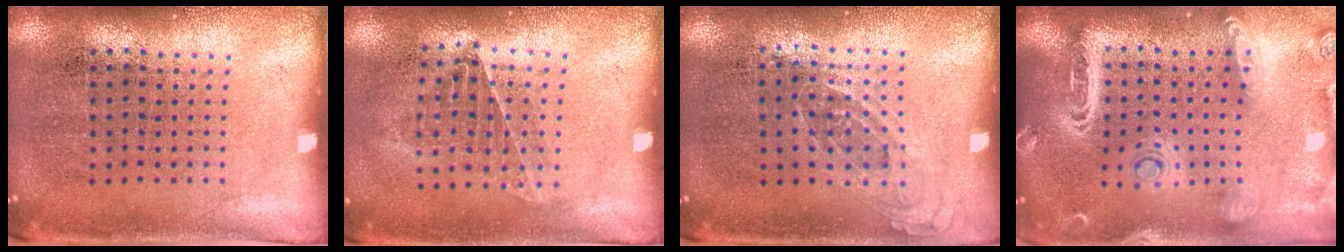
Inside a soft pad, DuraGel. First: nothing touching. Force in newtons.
{"total": 1.0, "press": 0.9, "slide": 0.3}
{"total": 0.8, "press": 0.7, "slide": 0.4}
{"total": 2.8, "press": 2.4, "slide": 1.4}